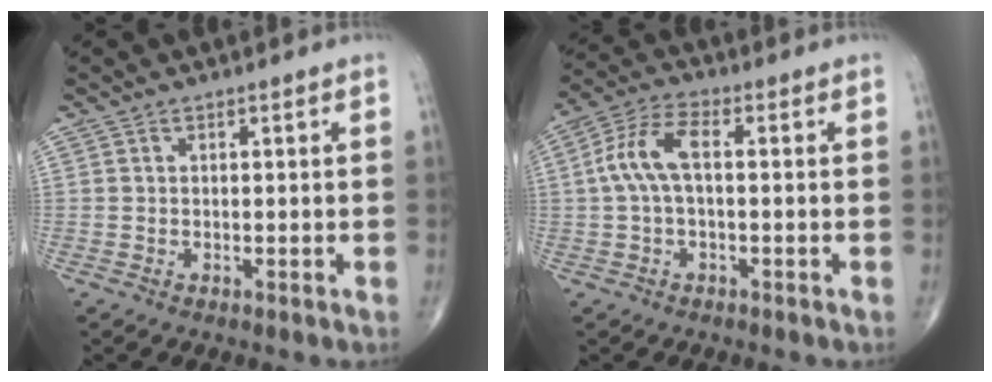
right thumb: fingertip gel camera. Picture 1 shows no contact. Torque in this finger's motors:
{"motor_torque": [0.14, 0.10, 0.90, 0.03, 0.25]}